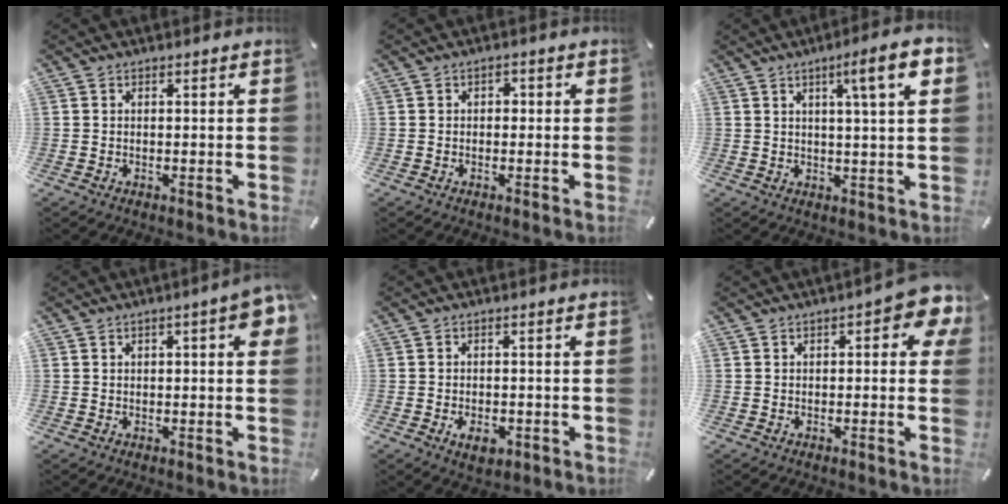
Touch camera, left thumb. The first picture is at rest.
{"total": 1.1, "force": [-0.3, 1.0, 0.4], "torque": [-0.011, 0.006, -0.009]}
{"total": 9.8, "force": [4.0, 0.8, 8.9], "torque": [-0.143, -0.007, 0.057]}
{"total": 5.9, "force": [2.2, 1.4, 5.3], "torque": [-0.084, 0.005, 0.033]}
{"total": 3.5, "force": [-1.2, 2.2, 2.5], "torque": [-0.056, 0.002, -0.023]}
{"total": 7.3, "force": [1.9, 3.2, 6.3], "torque": [-0.078, -0.005, 0.028]}